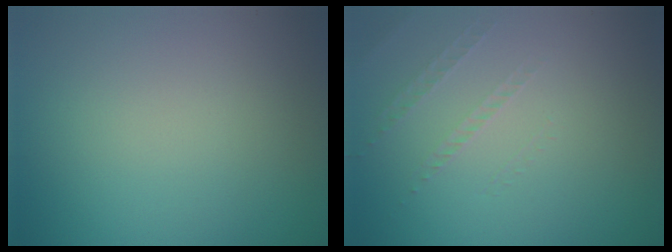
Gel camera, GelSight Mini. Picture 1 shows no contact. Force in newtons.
{"total": 1.0, "press": 0.4, "slide": 0.9}